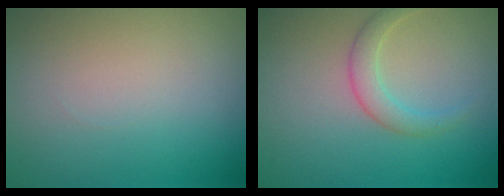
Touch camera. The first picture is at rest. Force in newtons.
{"total": 2.2, "press": 2.1, "slide": 0.1}